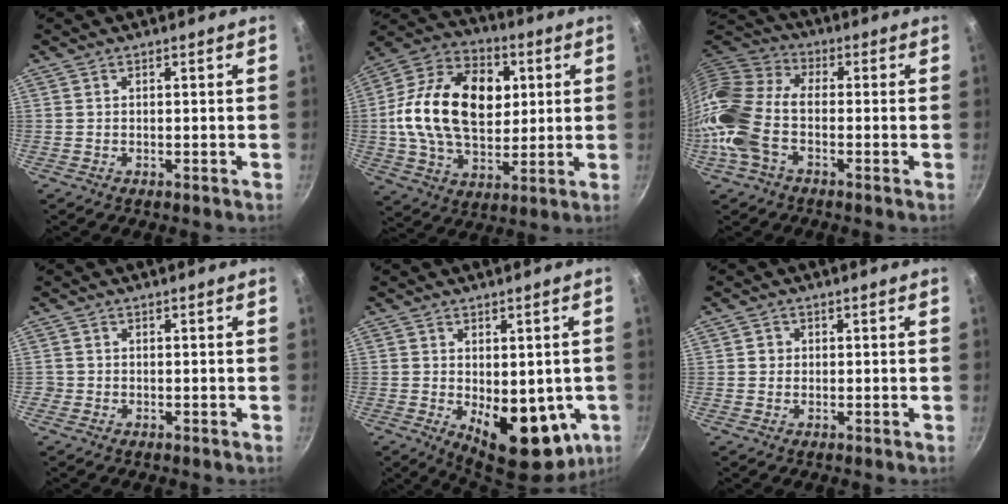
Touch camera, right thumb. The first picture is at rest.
{"total": 23.2, "force": [3.3, 15.4, 17.0], "torque": [-0.273, 0.015, 0.046]}
{"total": 14.8, "force": [-4.1, 8.6, 11.3], "torque": [-0.221, 0.034, -0.107]}
{"total": 0.8, "force": [-0.3, 0.7, 0.0], "torque": [0.001, 0.002, -0.007]}
{"total": 15.5, "force": [-2.8, 8.3, 12.8], "torque": [-0.133, -0.022, -0.020]}
{"total": 1.6, "force": [0.1, 1.5, 0.4], "torque": [0.001, 0.003, 0.000]}